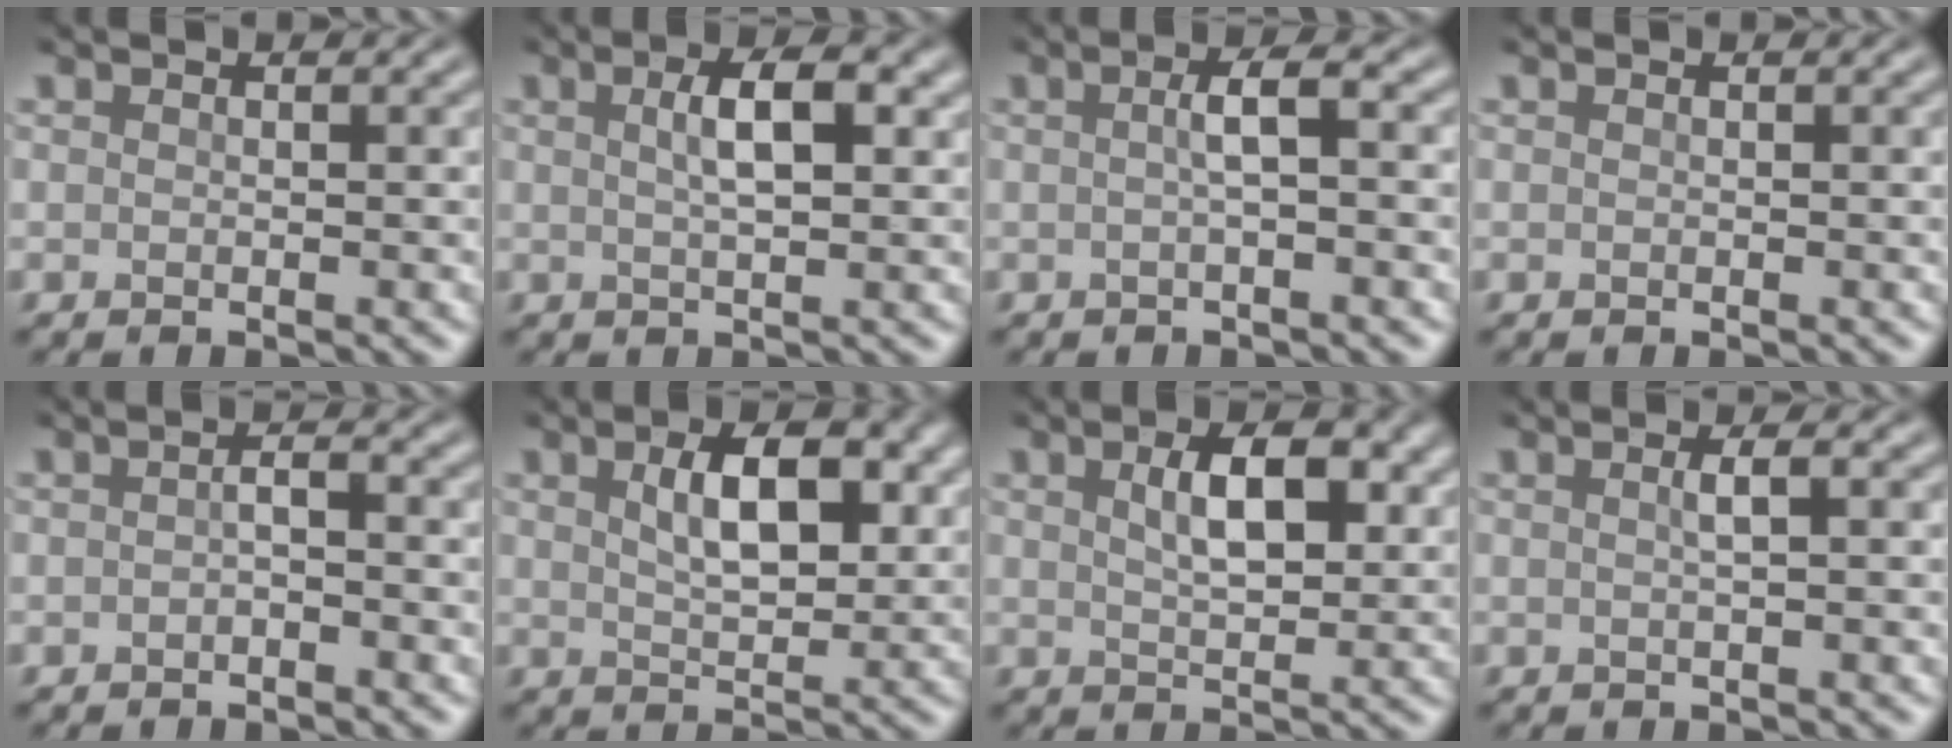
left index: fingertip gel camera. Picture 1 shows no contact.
{"total": 3.6, "force": [1.1, 1.1, 3.3], "torque": [-0.057, 0.008, 0.018]}
{"total": 2.4, "force": [0.1, 0.4, 2.4], "torque": [-0.043, 0.009, -0.001]}
{"total": 0.0}
{"total": 1.2, "force": [-0.5, 0.3, 1.0], "torque": [-0.021, 0.003, -0.010]}
{"total": 5.4, "force": [1.8, 2.6, 4.5], "torque": [-0.078, 0.003, 0.030]}
{"total": 4.9, "force": [1.6, 2.2, 4.1], "torque": [-0.073, 0.004, 0.029]}
{"total": 1.5, "force": [0.2, 0.3, 1.4], "torque": [-0.024, 0.007, 0.000]}